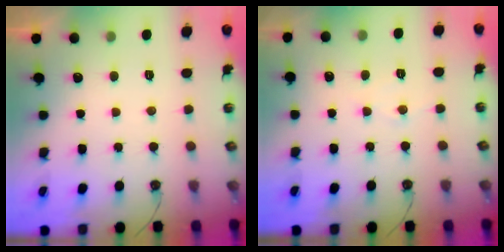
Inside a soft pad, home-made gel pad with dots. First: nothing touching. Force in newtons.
{"total": 4.4, "press": 4.3, "slide": 0.7}